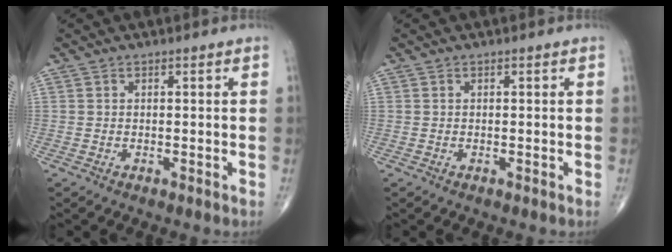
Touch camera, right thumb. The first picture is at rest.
{"total": 0.0}